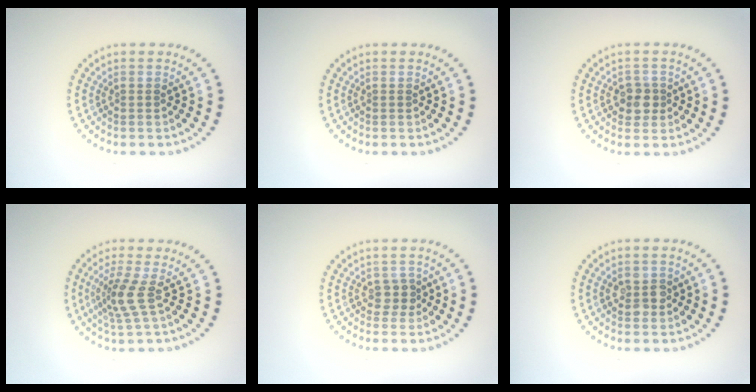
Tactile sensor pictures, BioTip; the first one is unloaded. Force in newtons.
{"total": 0.0}
{"total": 2.0, "press": 1.9, "slide": 0.7}
{"total": 2.8, "press": 2.0, "slide": 1.9}
{"total": 1.4, "press": 1.2, "slide": 0.9}
{"total": 2.0, "press": 1.9, "slide": 0.4}